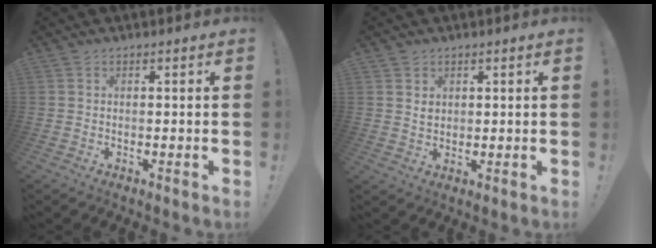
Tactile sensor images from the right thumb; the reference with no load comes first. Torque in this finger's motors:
{"motor_torque": [-0.23, 0.22, 0.03, 0.29, -0.02]}